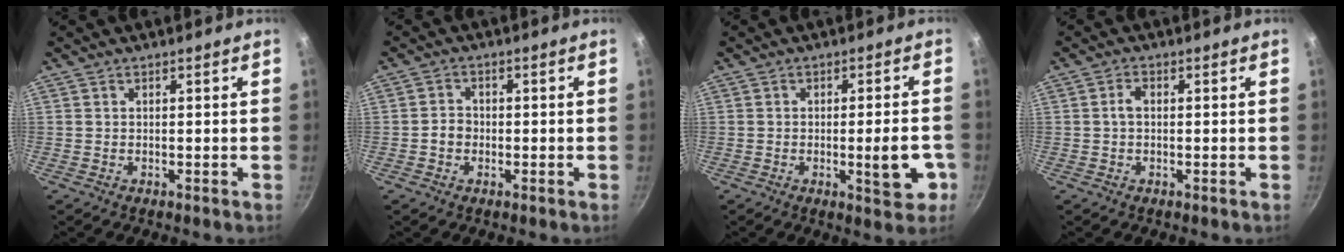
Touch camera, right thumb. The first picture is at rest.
{"total": 2.5, "force": [-0.7, 2.1, 1.2], "torque": [-0.007, 0.013, -0.014]}
{"total": 7.6, "force": [-2.1, 2.3, 7.0], "torque": [-0.078, 0.008, -0.025]}
{"total": 1.9, "force": [-0.1, 1.1, 1.5], "torque": [-0.029, 0.008, -0.002]}